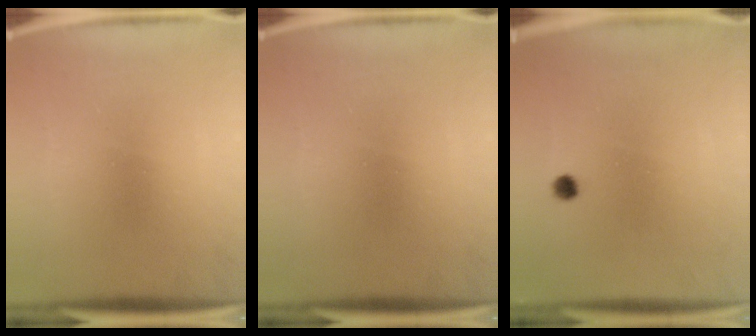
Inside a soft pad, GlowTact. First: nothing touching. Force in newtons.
{"total": 0.0}
{"total": 1.3}